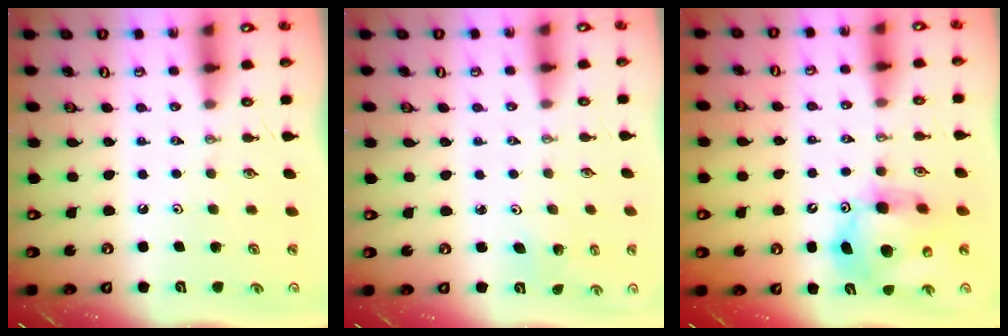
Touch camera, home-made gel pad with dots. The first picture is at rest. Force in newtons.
{"total": 1.4, "press": 1.4, "slide": 0.1}
{"total": 13.4, "press": 13.3, "slide": 1.4}